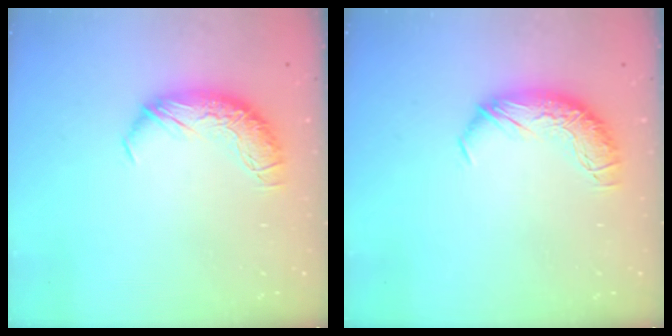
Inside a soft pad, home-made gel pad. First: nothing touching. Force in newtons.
{"total": 0.0}